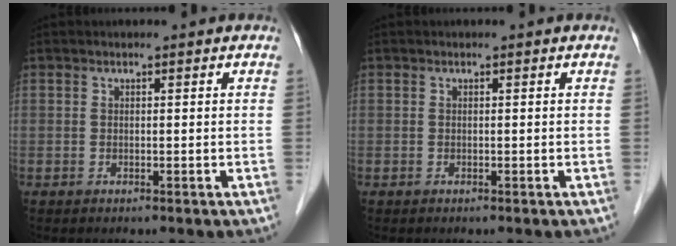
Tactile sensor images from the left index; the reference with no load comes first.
{"total": 0.0}